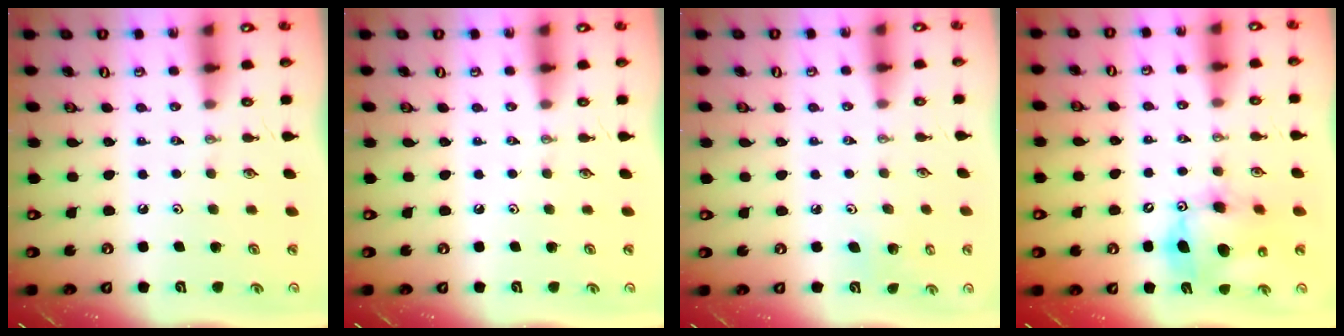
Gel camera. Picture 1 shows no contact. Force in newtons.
{"total": 0.0}
{"total": 4.5, "press": 4.5, "slide": 0.2}
{"total": 12.7, "press": 12.5, "slide": 2.4}